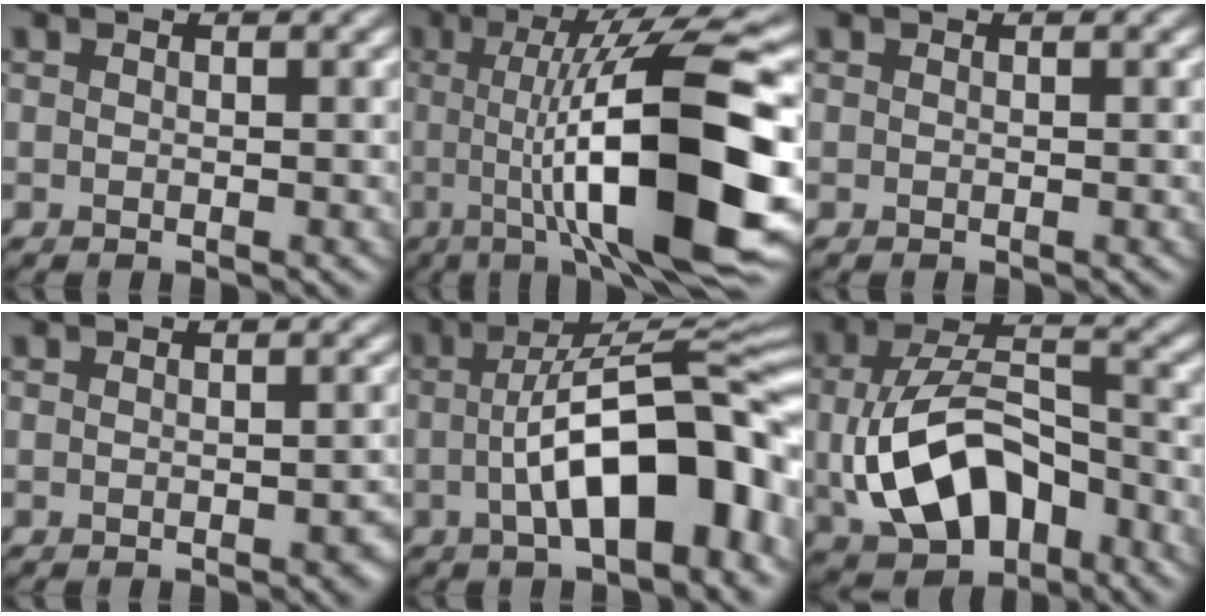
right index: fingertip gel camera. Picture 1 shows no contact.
{"total": 14.6, "force": [-1.4, 3.3, 14.2], "torque": [-0.190, 0.013, -0.027]}
{"total": 0.0}
{"total": 1.6, "force": [-0.6, 0.6, 1.3], "torque": [-0.019, -0.001, -0.006]}
{"total": 12.2, "force": [-1.9, 4.1, 11.4], "torque": [-0.155, 0.014, -0.033]}
{"total": 9.7, "force": [-2.3, 5.9, 7.3], "torque": [-0.142, -0.004, -0.034]}